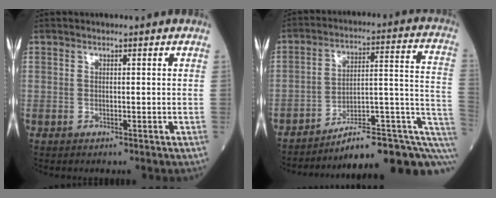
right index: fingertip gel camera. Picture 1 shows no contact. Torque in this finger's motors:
{"motor_torque": [0.90, -1.24, 0.26, 0.10]}